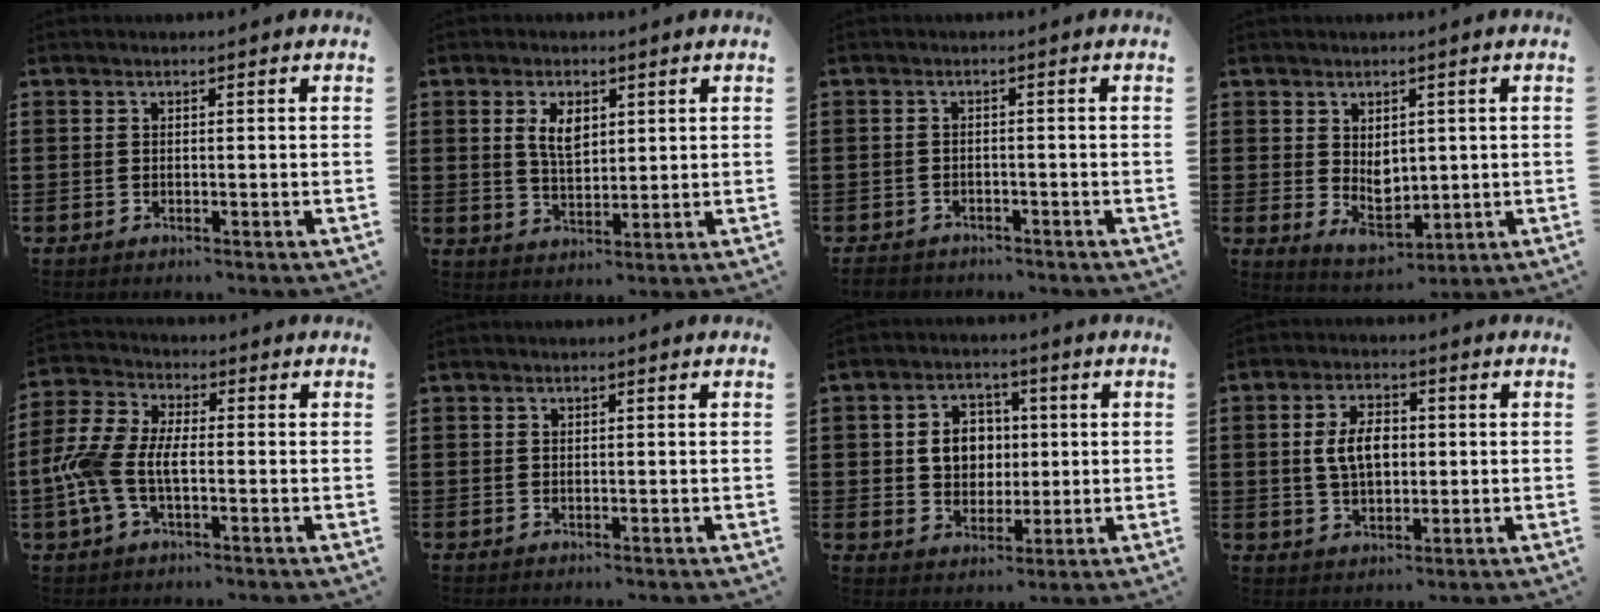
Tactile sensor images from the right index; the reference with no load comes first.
{"total": 4.4, "force": [1.6, 2.2, 3.5], "torque": [-0.068, 0.005, 0.026]}
{"total": 1.8, "force": [-1.8, 0.3, 0.1], "torque": [-0.015, -0.002, -0.041]}
{"total": 3.9, "force": [0.6, 3.0, 2.4], "torque": [-0.037, -0.002, 0.010]}
{"total": 7.9, "force": [-1.7, 4.3, 6.4], "torque": [-0.166, -0.006, -0.041]}
{"total": 0.0}
{"total": 6.3, "force": [0.6, 5.3, 3.3], "torque": [-0.068, 0.012, 0.005]}
{"total": 6.1, "force": [0.4, 3.5, 5.0], "torque": [-0.101, 0.008, 0.000]}